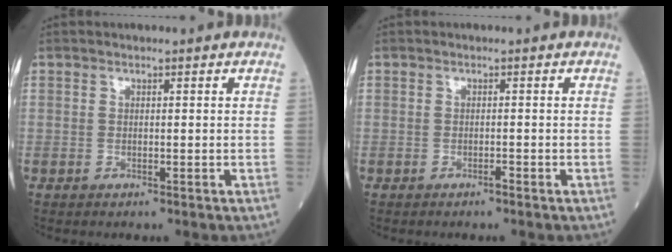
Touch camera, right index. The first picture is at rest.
{"total": 0.6, "force": [-0.5, 0.0, 0.3], "torque": [-0.006, 0.000, -0.009]}